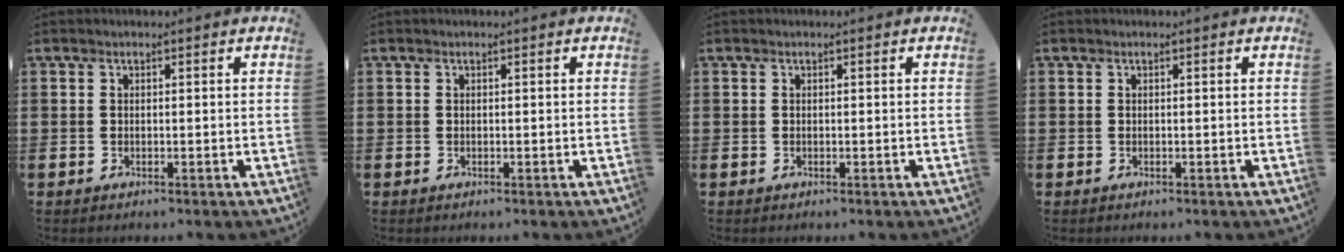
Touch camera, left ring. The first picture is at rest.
{"total": 0.0}
{"total": 0.0}
{"total": 0.0}